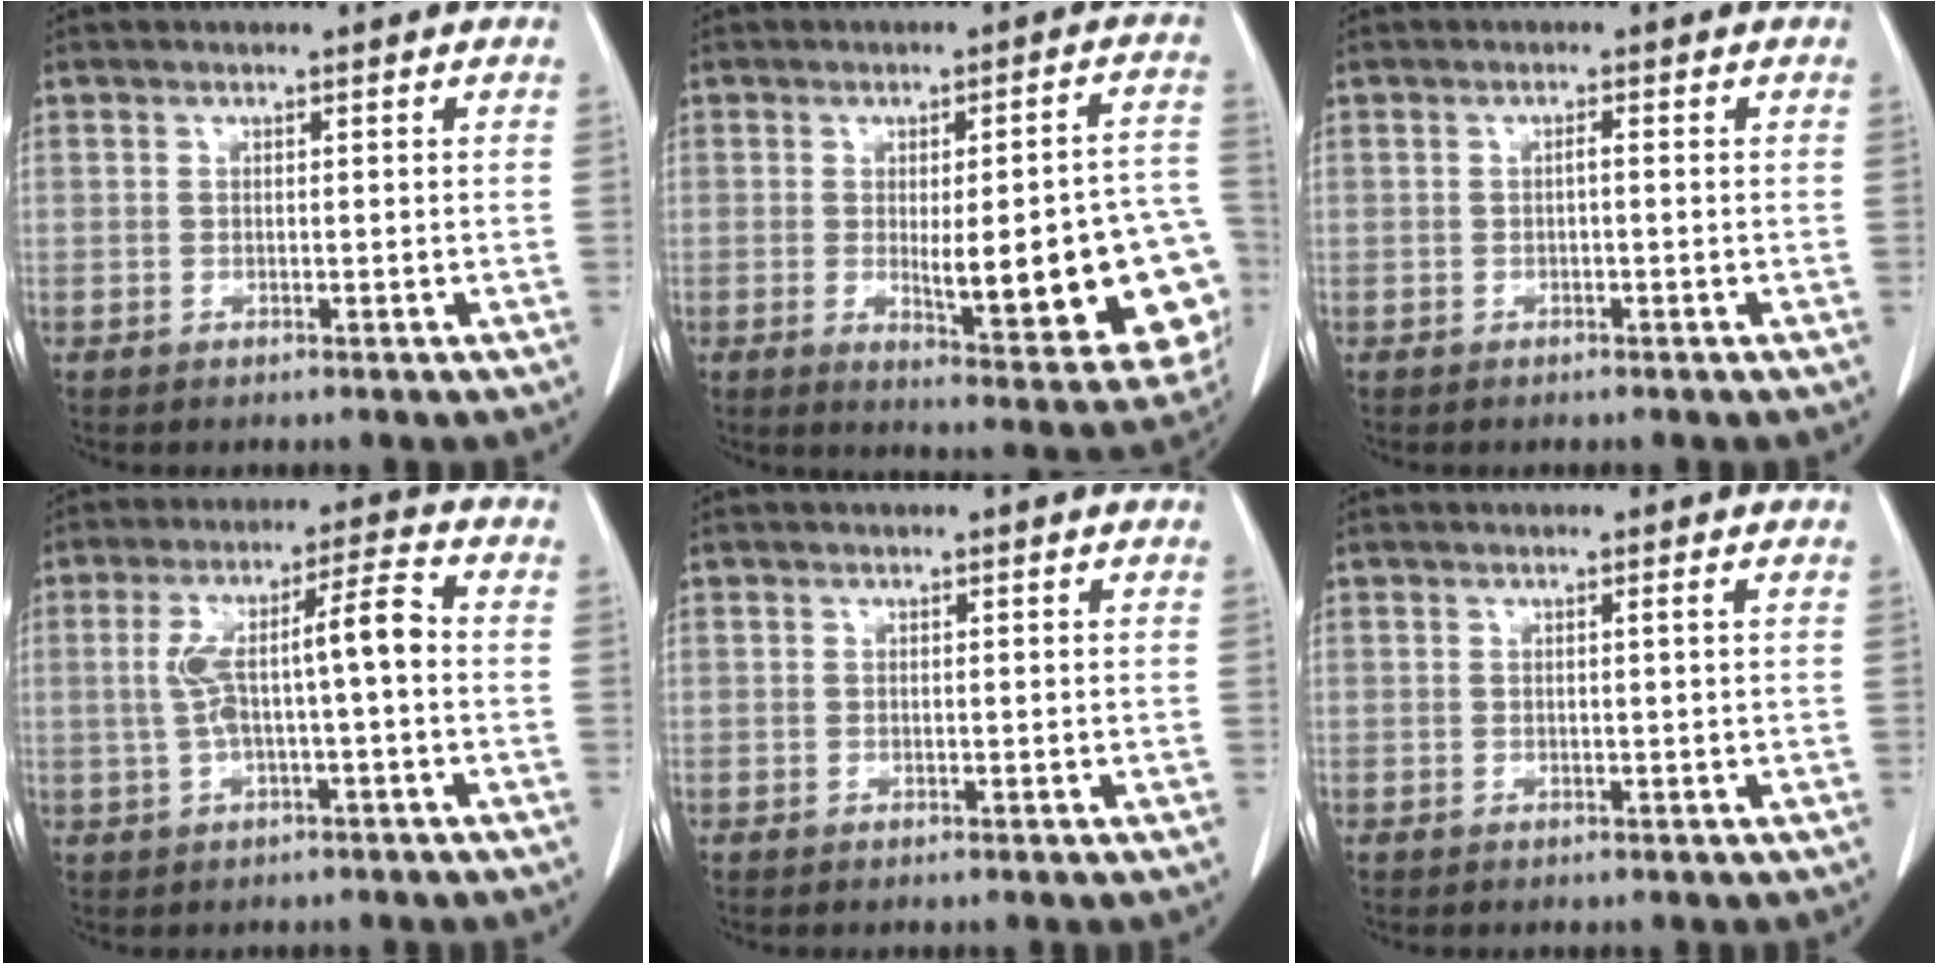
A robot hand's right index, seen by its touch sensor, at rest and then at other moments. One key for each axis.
{"total": 19.7, "fx": -3.3, "fy": 4.5, "fz": 18.9, "tx": -0.156, "ty": 0.014, "tz": -0.018}
{"total": 0.7, "fx": -0.1, "fy": 0.1, "fz": 0.6, "tx": -0.011, "ty": 0.003, "tz": -0.001}
{"total": 8.5, "fx": -0.2, "fy": 1.2, "fz": 8.4, "tx": -0.158, "ty": 0.031, "tz": -0.003}
{"total": 0.0}
{"total": 0.6, "fx": 0.2, "fy": -0.2, "fz": 0.5, "tx": -0.011, "ty": -0.001, "tz": 0.005}